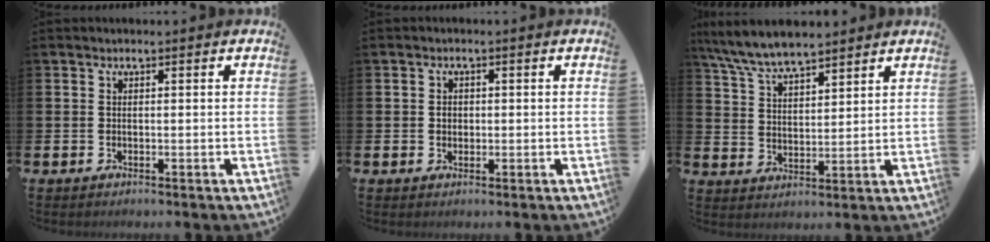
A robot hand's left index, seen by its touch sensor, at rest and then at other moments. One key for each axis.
{"total": 1.3, "fx": 0.1, "fy": 1.1, "fz": 0.6, "tx": 0.005, "ty": 0.001, "tz": -0.004}
{"total": 7.2, "fx": 6.8, "fy": 1.1, "fz": 2.0, "tx": -0.069, "ty": -0.027, "tz": 0.125}